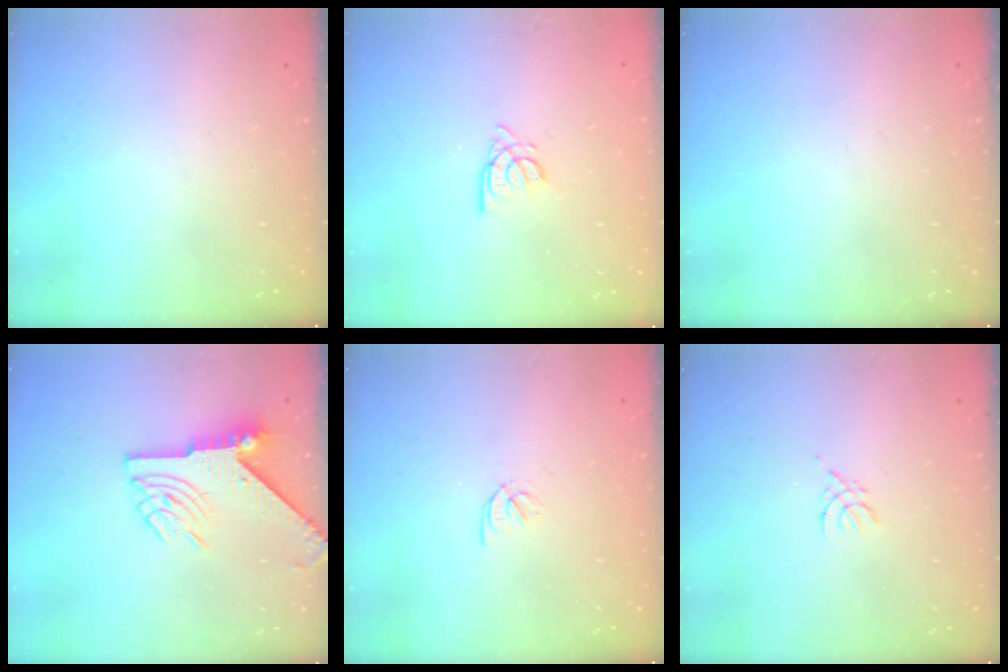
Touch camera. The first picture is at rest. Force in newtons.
{"total": 6.7, "press": 6.7, "slide": 0.5}
{"total": 0.0}
{"total": 8.8, "press": 8.7, "slide": 1.3}
{"total": 1.9, "press": 1.9, "slide": 0.3}
{"total": 1.8, "press": 1.7, "slide": 0.4}